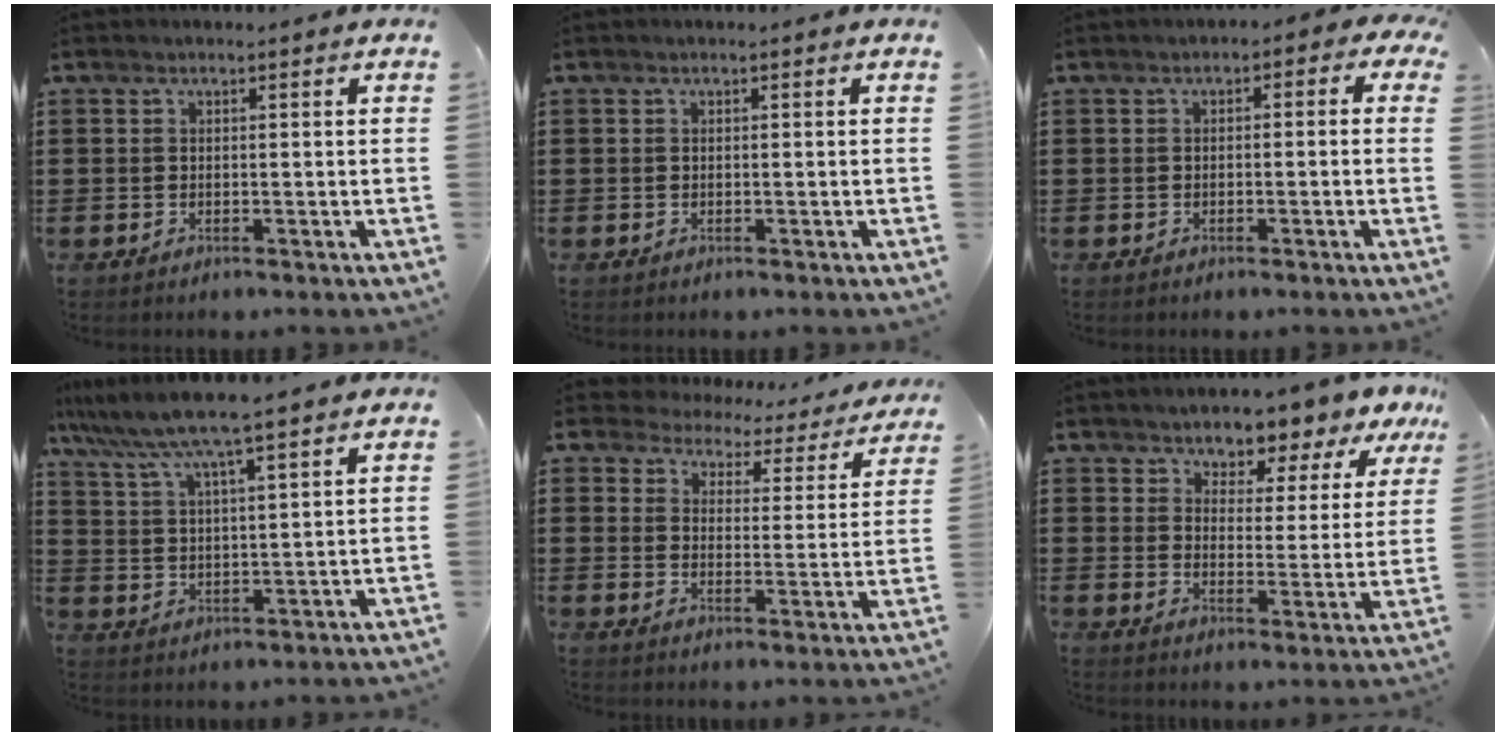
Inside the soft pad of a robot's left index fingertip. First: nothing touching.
{"total": 0.0}
{"total": 1.3, "force": [-1.0, 0.6, 0.6], "torque": [-0.016, 0.006, -0.023]}
{"total": 7.0, "force": [5.9, -0.1, 3.7], "torque": [-0.095, -0.028, 0.100]}
{"total": 4.0, "force": [3.8, 1.2, -0.1], "torque": [-0.027, -0.027, 0.061]}
{"total": 4.5, "force": [4.4, 1.1, -0.1], "torque": [-0.020, -0.036, 0.072]}